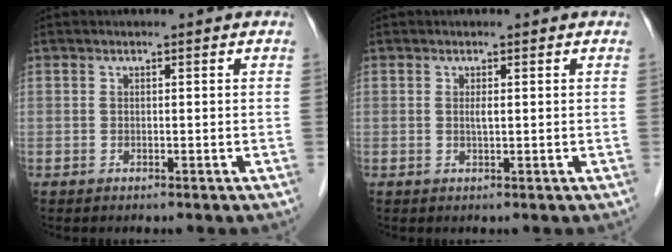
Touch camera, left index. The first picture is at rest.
{"total": 0.9, "force": [0.2, 0.1, 0.8], "torque": [-0.021, -0.001, 0.003]}